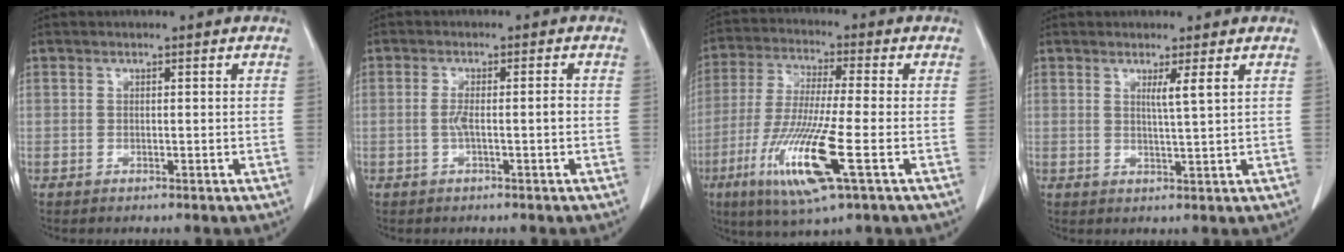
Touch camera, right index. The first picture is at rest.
{"total": 2.7, "force": [-0.5, 0.2, 2.7], "torque": [-0.047, 0.003, -0.006]}
{"total": 13.9, "force": [-5.0, 0.6, 12.9], "torque": [-0.268, -0.029, -0.093]}
{"total": 2.3, "force": [1.1, -0.7, 1.9], "torque": [-0.037, -0.011, 0.022]}